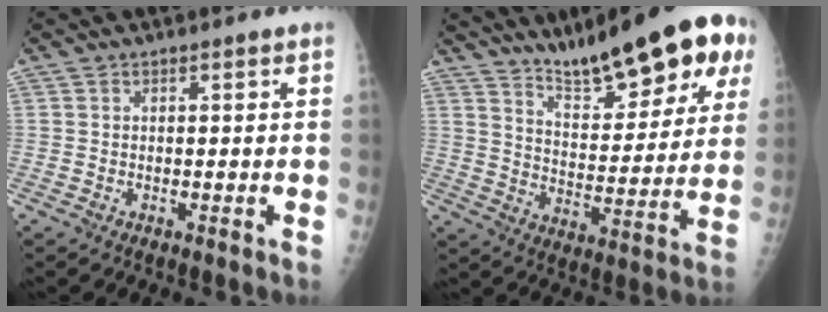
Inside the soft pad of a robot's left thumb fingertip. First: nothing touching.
{"total": 20.0, "force": [13.2, 4.9, 14.2], "torque": [-0.173, -0.057, 0.207]}